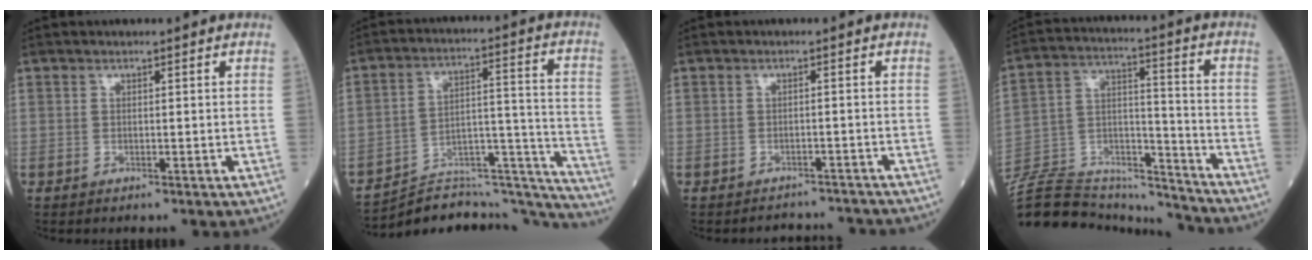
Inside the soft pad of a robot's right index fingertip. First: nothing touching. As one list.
[{"total": 23.7, "force": [-23.0, 3.2, 4.4], "torque": [-0.023, 0.054, -0.321]}, {"total": 5.3, "force": [-5.2, 0.8, -0.4], "torque": [0.010, 0.008, -0.062]}, {"total": 22.1, "force": [-20.7, 4.9, 5.9], "torque": [-0.153, 0.032, -0.336]}]